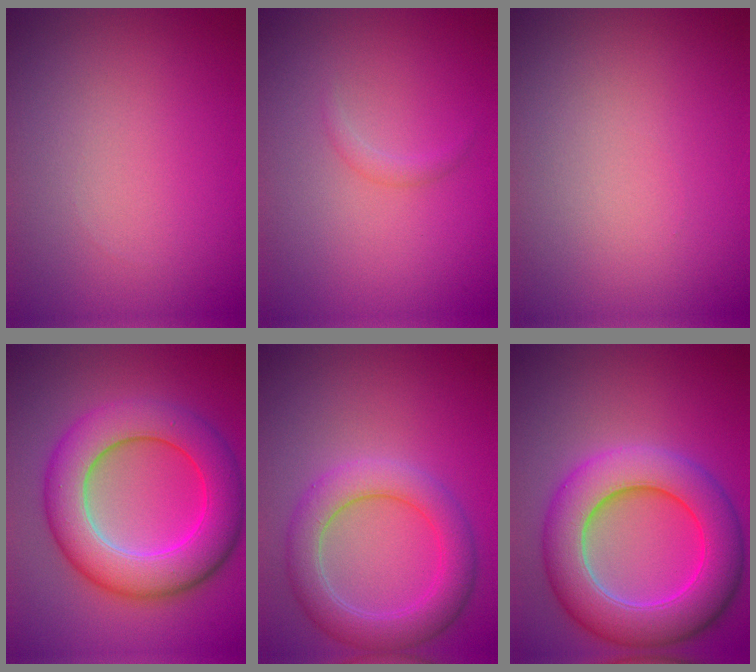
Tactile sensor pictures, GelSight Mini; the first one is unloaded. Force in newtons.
{"total": 0.8, "press": 0.8, "slide": 0.1}
{"total": 0.0}
{"total": 9.1, "press": 9.1, "slide": 0.1}
{"total": 5.0, "press": 5.0, "slide": 0.4}
{"total": 9.0, "press": 9.0, "slide": 0.5}